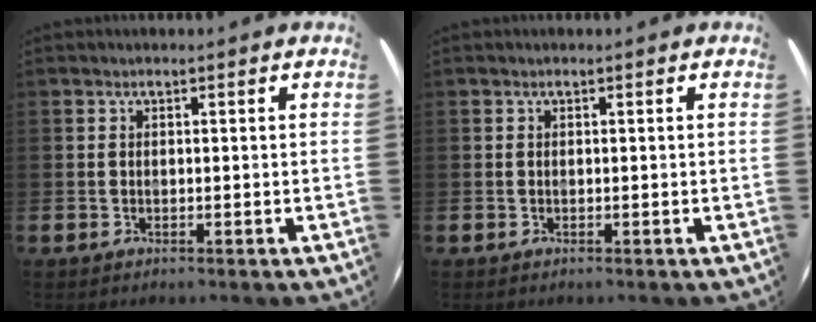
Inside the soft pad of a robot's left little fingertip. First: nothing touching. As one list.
[{"total": 0.0}]